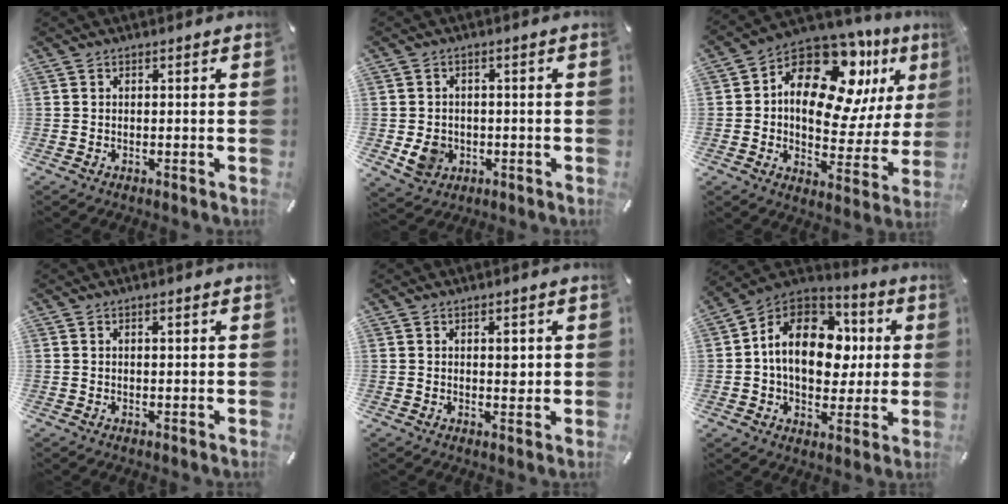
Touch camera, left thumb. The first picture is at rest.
{"total": 6.3, "force": [-1.2, 5.6, 2.5], "torque": [-0.049, 0.004, -0.020]}
{"total": 18.0, "force": [8.3, 11.4, 11.2], "torque": [-0.157, -0.063, 0.142]}
{"total": 1.0, "force": [0.3, 0.3, 0.9], "torque": [-0.017, 0.003, 0.004]}
{"total": 3.1, "force": [0.7, 1.8, 2.3], "torque": [-0.024, -0.004, 0.006]}
{"total": 16.6, "force": [1.4, 12.6, 10.8], "torque": [-0.193, 0.002, 0.025]}